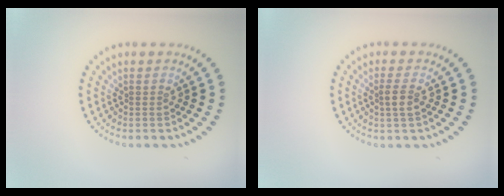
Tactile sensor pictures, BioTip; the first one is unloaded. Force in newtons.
{"total": 1.8, "press": 1.5, "slide": 0.9}